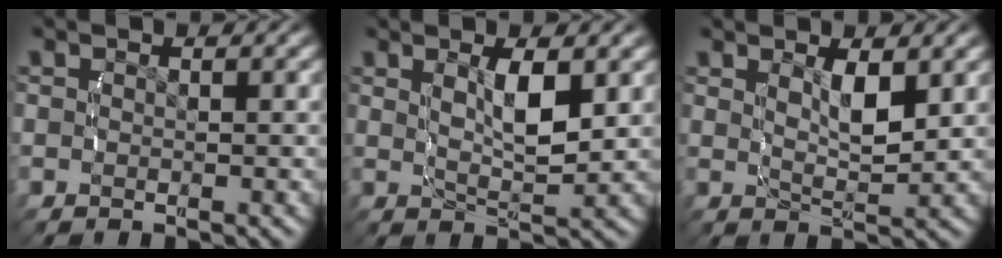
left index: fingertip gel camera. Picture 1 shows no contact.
{"total": 3.7, "force": [0.9, 0.7, 3.5], "torque": [-0.063, -0.012, 0.026]}
{"total": 2.9, "force": [1.1, 0.5, 2.7], "torque": [-0.045, -0.014, 0.027]}